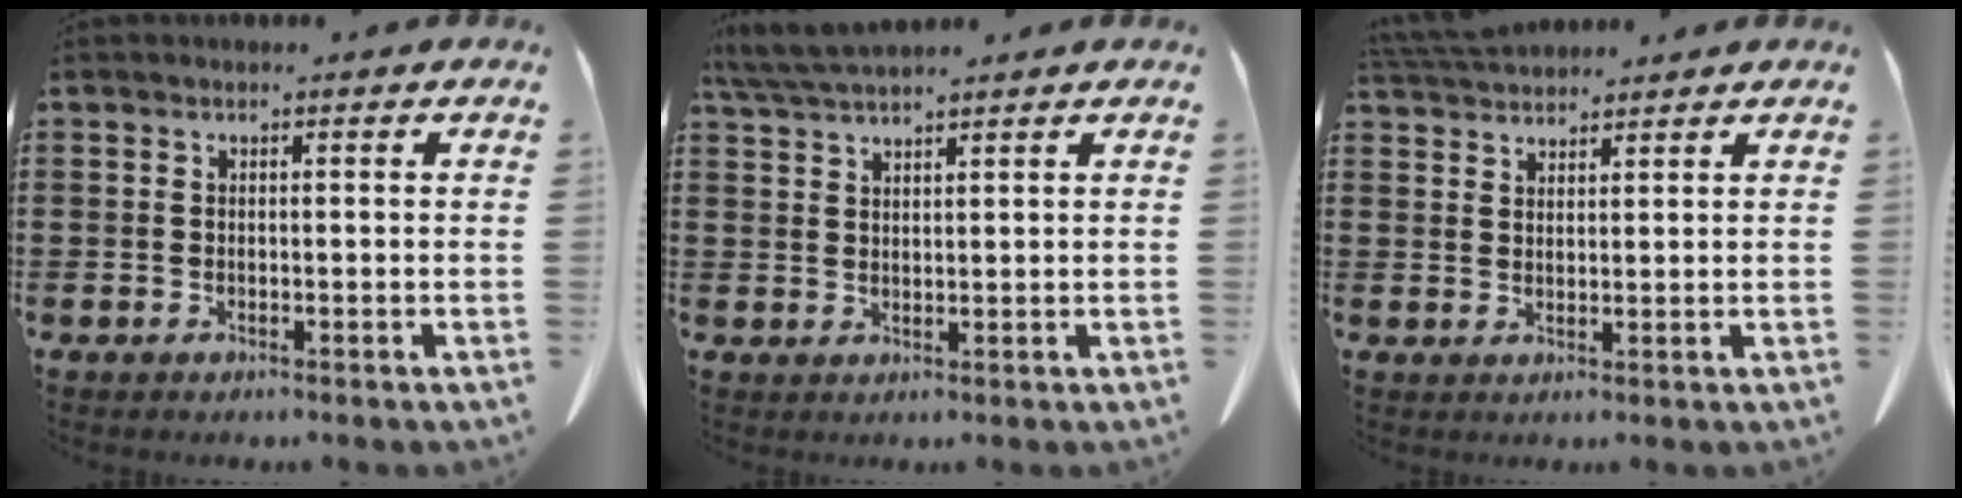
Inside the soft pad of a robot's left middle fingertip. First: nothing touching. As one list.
[{"total": 4.5, "force": [4.0, 0.4, 2.0], "torque": [-0.051, -0.007, 0.075]}, {"total": 3.6, "force": [3.6, 0.4, 0.7], "torque": [-0.024, -0.005, 0.069]}]